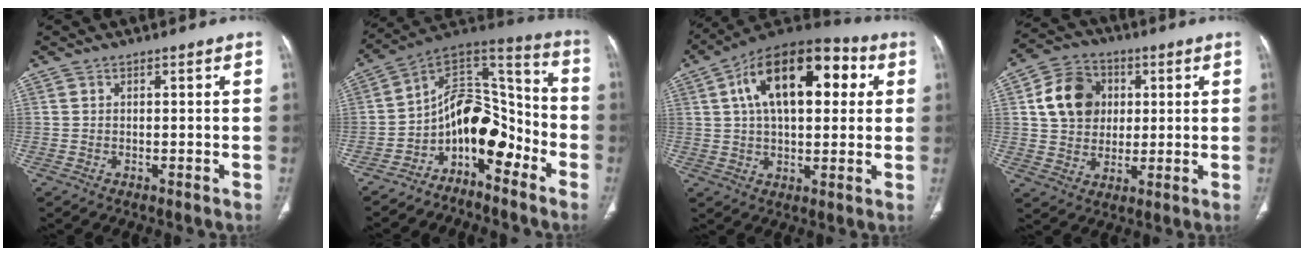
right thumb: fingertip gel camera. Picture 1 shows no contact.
{"total": 13.8, "force": [-6.6, 7.8, 9.3], "torque": [-0.101, 0.107, -0.124]}
{"total": 21.3, "force": [5.7, 11.2, 17.2], "torque": [-0.250, 0.023, 0.080]}
{"total": 12.0, "force": [2.7, 9.9, 6.2], "torque": [-0.082, 0.002, 0.044]}